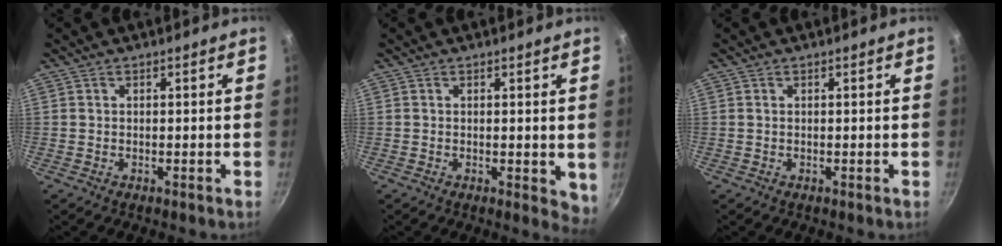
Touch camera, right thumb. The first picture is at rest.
{"total": 3.9, "force": [0.2, 1.7, 3.5], "torque": [-0.037, -0.009, 0.003]}
{"total": 0.0}